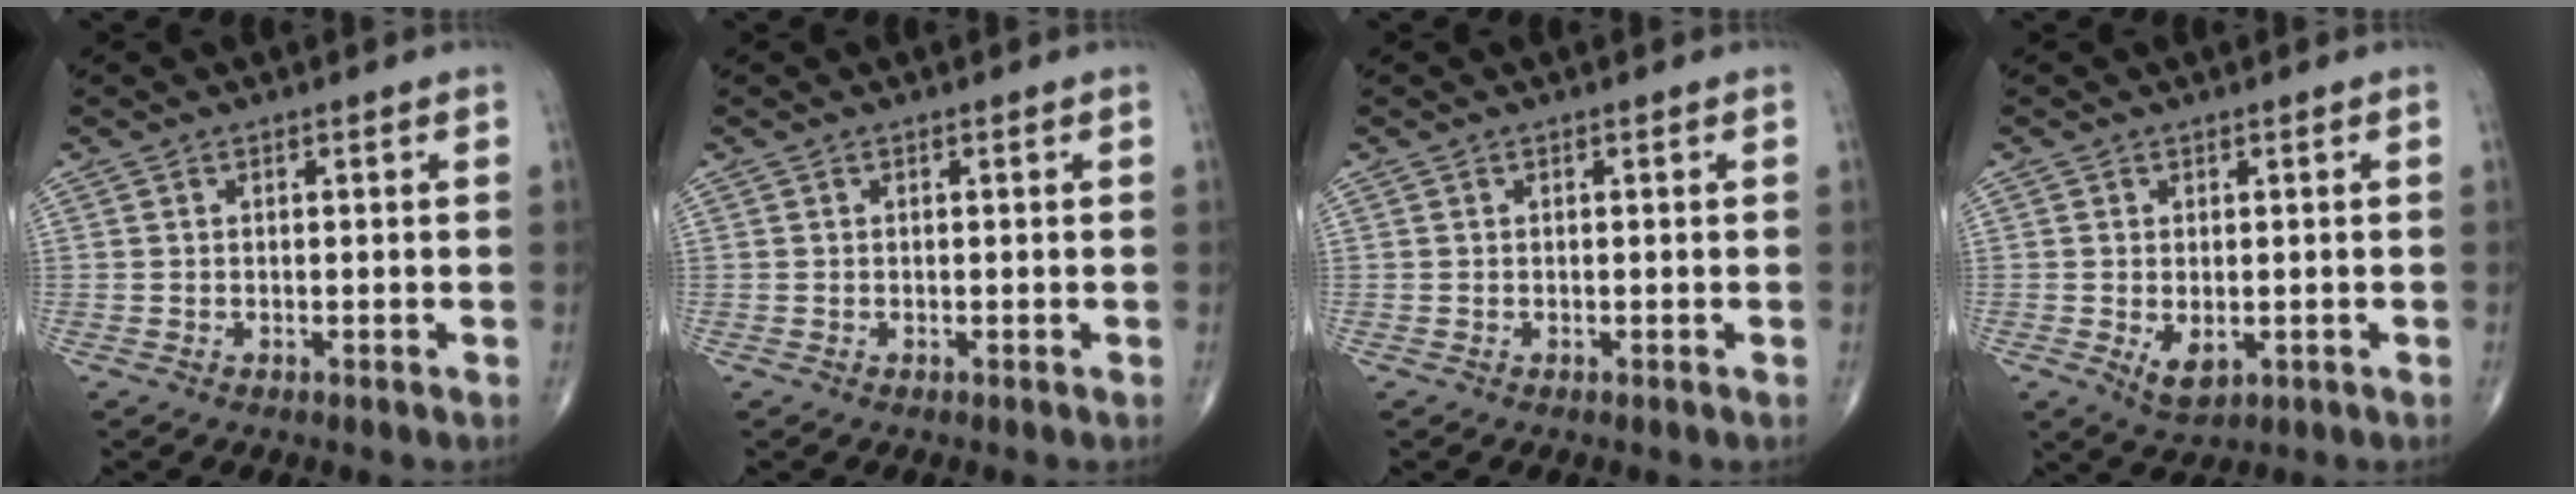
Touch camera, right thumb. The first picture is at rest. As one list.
[{"total": 0.0}, {"total": 0.0}, {"total": 3.9, "force": [-0.8, 2.2, 3.2], "torque": [-0.047, -0.010, -0.001]}]